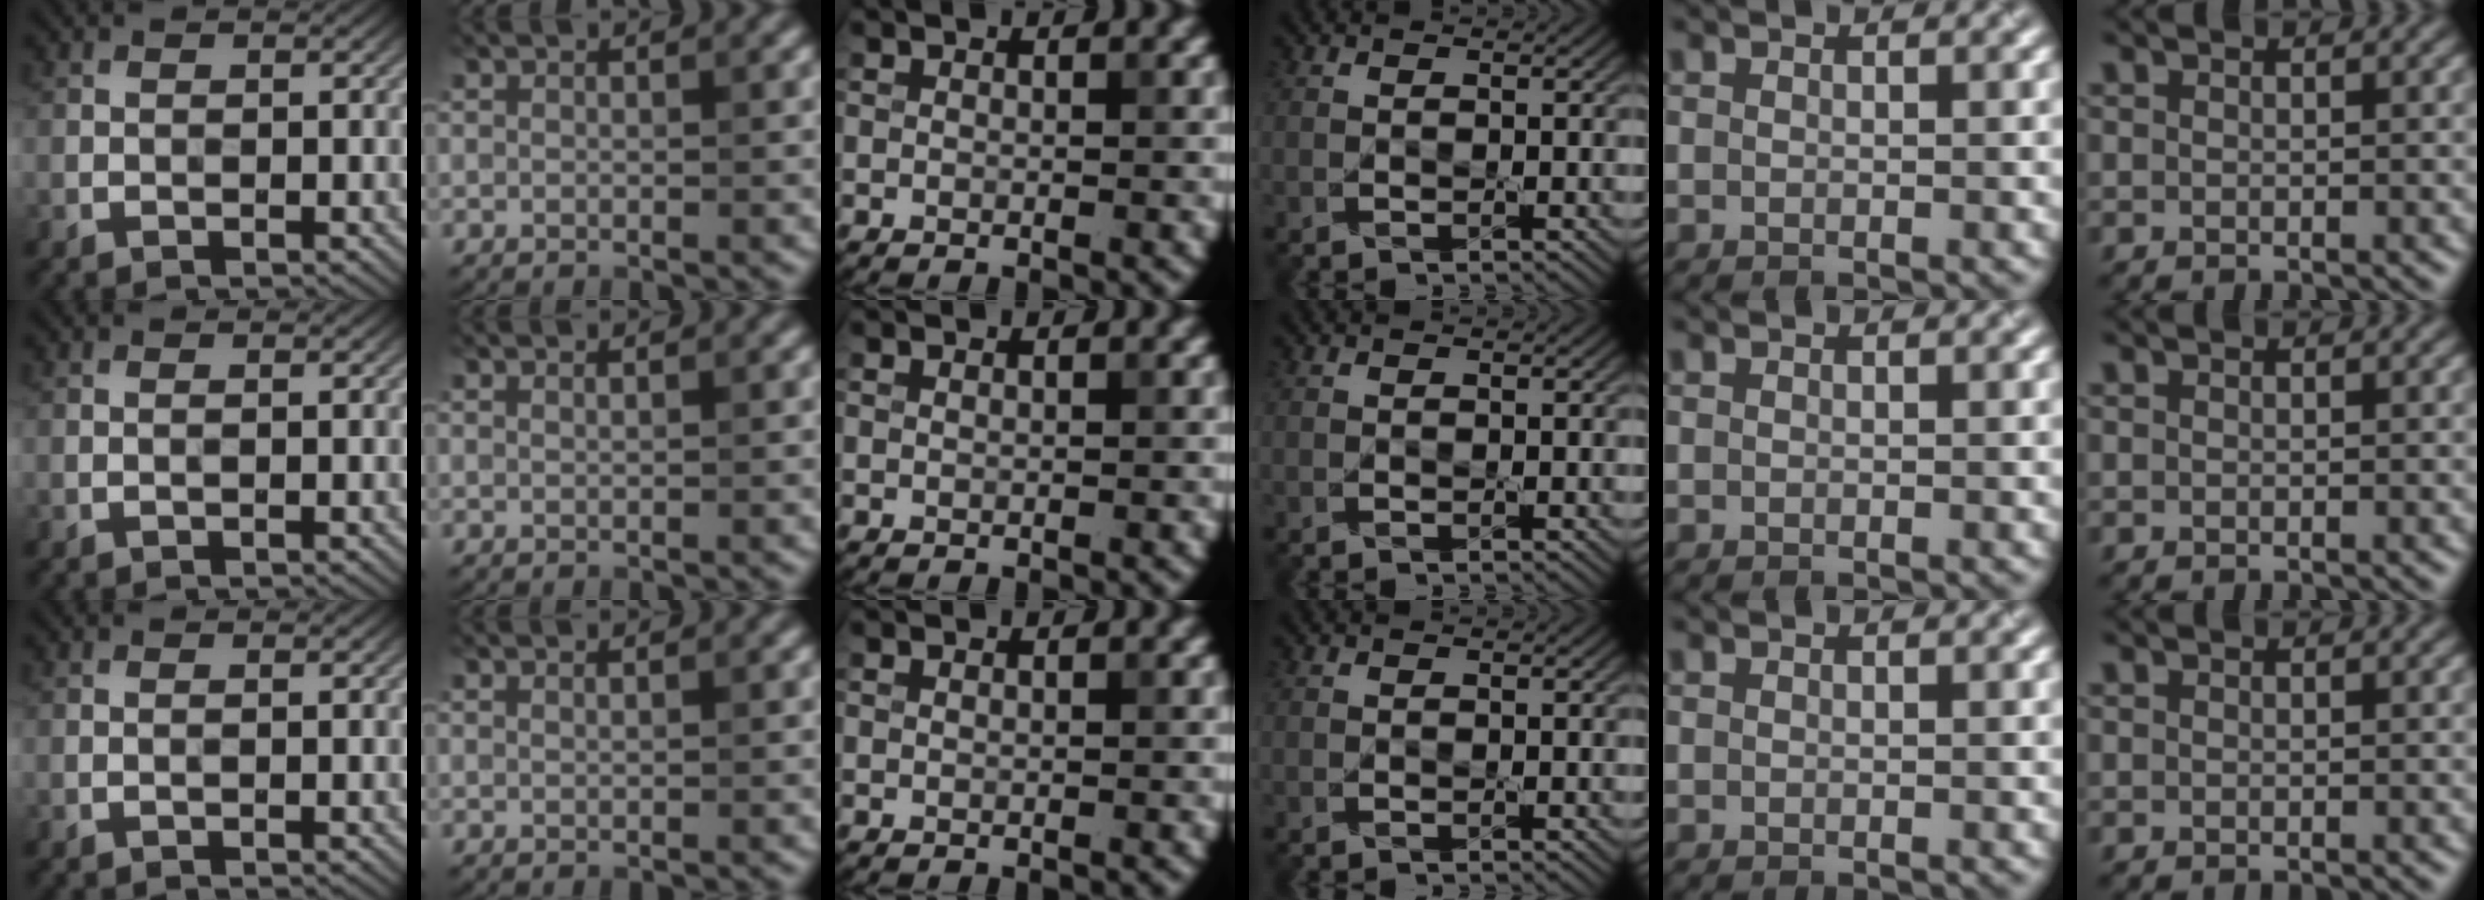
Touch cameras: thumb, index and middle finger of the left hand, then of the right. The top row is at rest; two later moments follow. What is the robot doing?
{"motion": "lift_and_place", "object": "knife"}